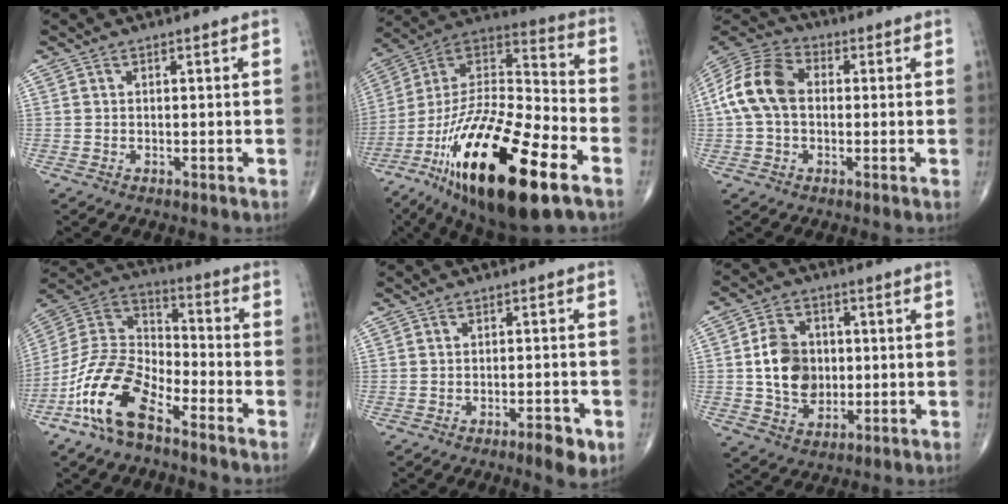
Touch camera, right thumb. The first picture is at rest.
{"total": 31.2, "force": [-15.4, 10.2, 25.2], "torque": [-0.462, 0.046, -0.264]}
{"total": 12.6, "force": [0.5, 8.8, 9.0], "torque": [-0.179, 0.034, -0.001]}
{"total": 15.3, "force": [-9.1, 6.8, 10.1], "torque": [-0.194, 0.063, -0.187]}
{"total": 4.5, "force": [-2.4, 1.3, 3.6], "torque": [-0.050, 0.005, -0.033]}
{"total": 10.7, "force": [0.3, 8.4, 6.7], "torque": [-0.091, 0.004, 0.007]}